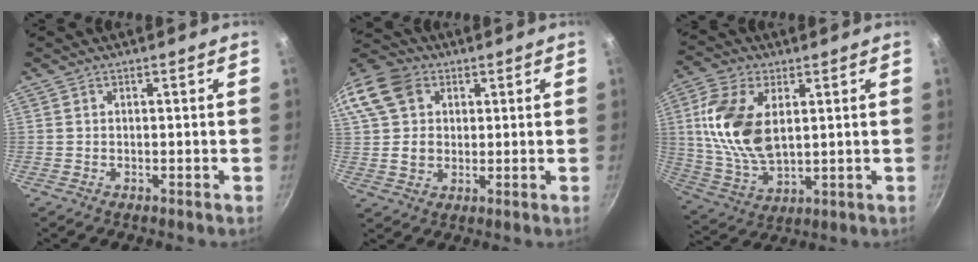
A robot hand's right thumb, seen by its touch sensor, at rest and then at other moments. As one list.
[{"total": 16.1, "force": [5.1, 12.8, 8.3], "torque": [-0.172, 0.018, 0.084]}, {"total": 15.2, "force": [3.3, 8.6, 12.1], "torque": [-0.229, -0.012, 0.071]}]